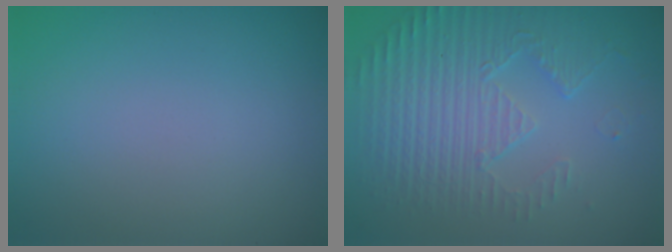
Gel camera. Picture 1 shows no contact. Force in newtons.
{"total": 5.6, "press": 3.5, "slide": 4.4}